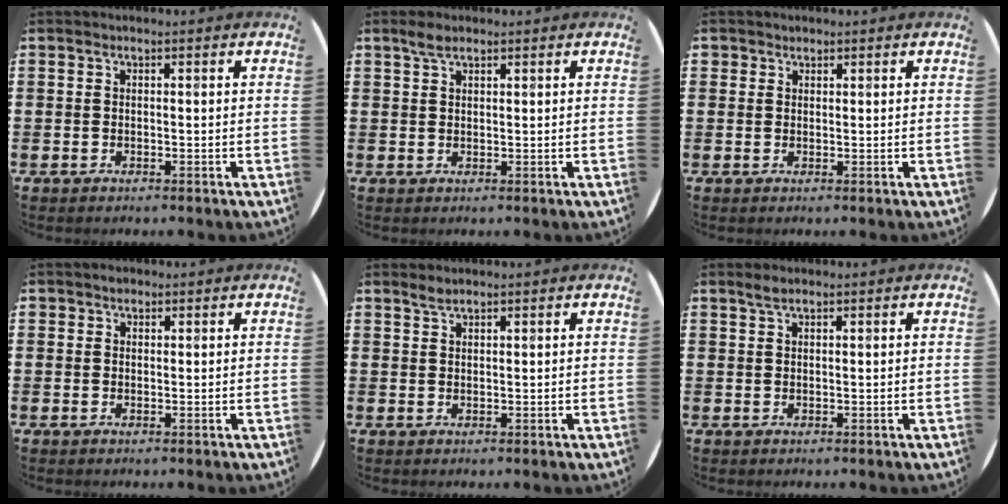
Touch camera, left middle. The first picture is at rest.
{"total": 1.9, "force": [1.4, 0.7, 1.0], "torque": [-0.023, 0.004, 0.026]}
{"total": 1.0, "force": [0.8, 0.5, 0.0], "torque": [-0.001, 0.002, 0.017]}
{"total": 1.0, "force": [0.8, 0.6, 0.1], "torque": [0.005, 0.000, 0.013]}
{"total": 1.3, "force": [1.2, 0.2, 0.4], "torque": [-0.010, 0.002, 0.021]}
{"total": 1.3, "force": [1.0, 0.3, 0.8], "torque": [-0.016, 0.004, 0.018]}